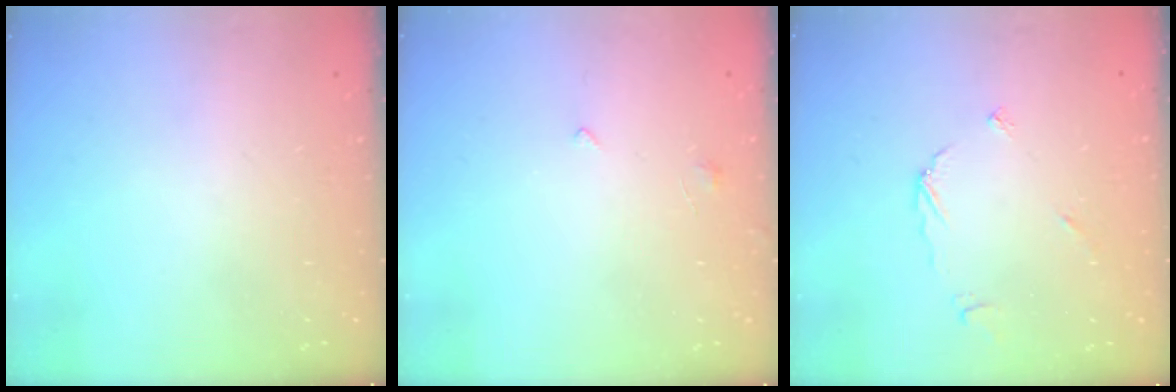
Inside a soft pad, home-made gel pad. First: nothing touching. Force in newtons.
{"total": 0.9, "press": 0.8, "slide": 0.4}
{"total": 3.4, "press": 3.4, "slide": 0.3}